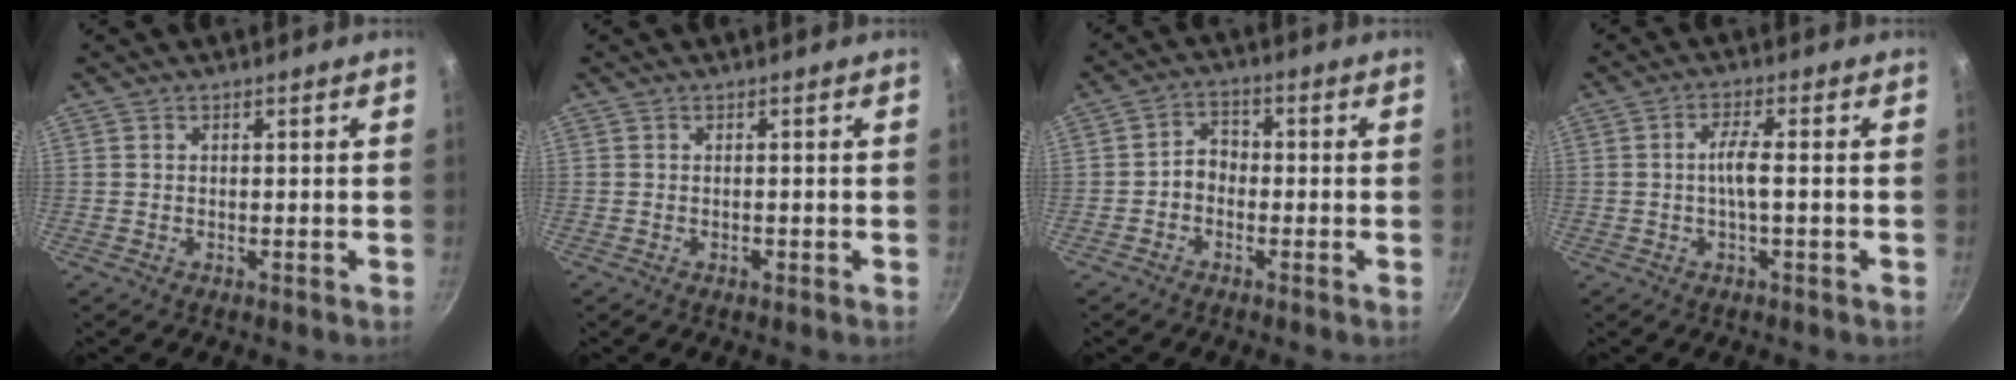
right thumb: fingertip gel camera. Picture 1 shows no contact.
{"total": 0.7, "force": [-0.4, 0.4, 0.5], "torque": [-0.009, 0.004, -0.004]}
{"total": 3.8, "force": [-1.3, 2.9, 2.1], "torque": [-0.018, 0.024, -0.031]}
{"total": 4.0, "force": [-0.7, 0.4, 3.9], "torque": [-0.084, 0.012, -0.016]}